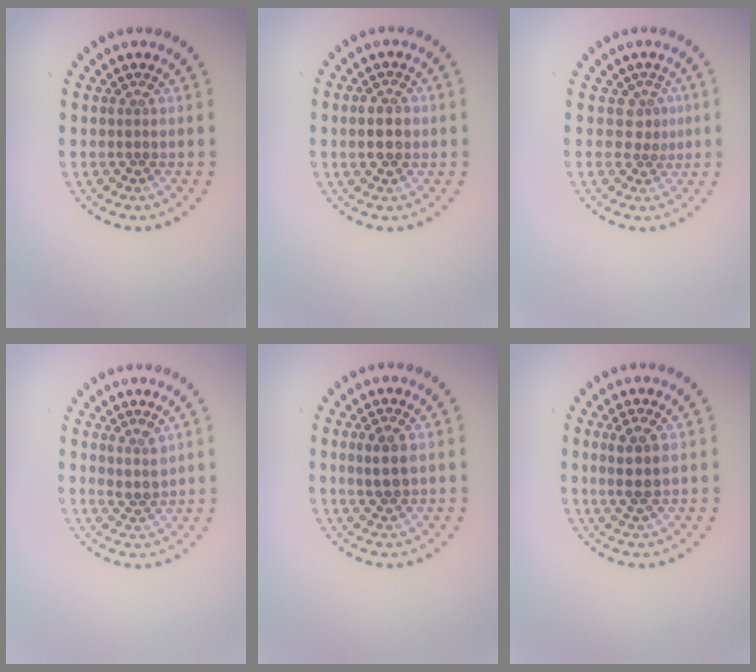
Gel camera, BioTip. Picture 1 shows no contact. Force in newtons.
{"total": 2.9, "press": 2.9, "slide": 0.2}
{"total": 1.9, "press": 1.2, "slide": 1.4}
{"total": 1.8, "press": 1.5, "slide": 1.1}
{"total": 1.8, "press": 1.7, "slide": 0.5}
{"total": 2.7, "press": 2.5, "slide": 1.1}